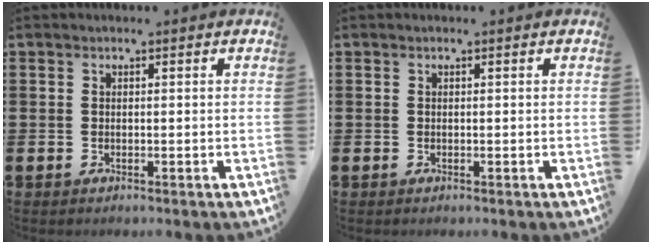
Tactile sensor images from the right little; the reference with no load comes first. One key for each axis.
{"total": 0.0}